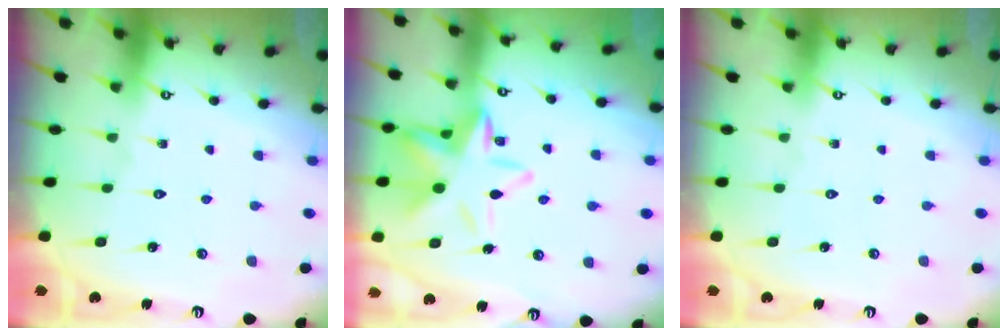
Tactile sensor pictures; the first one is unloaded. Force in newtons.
{"total": 14.4, "press": 14.3, "slide": 1.3}
{"total": 0.0}